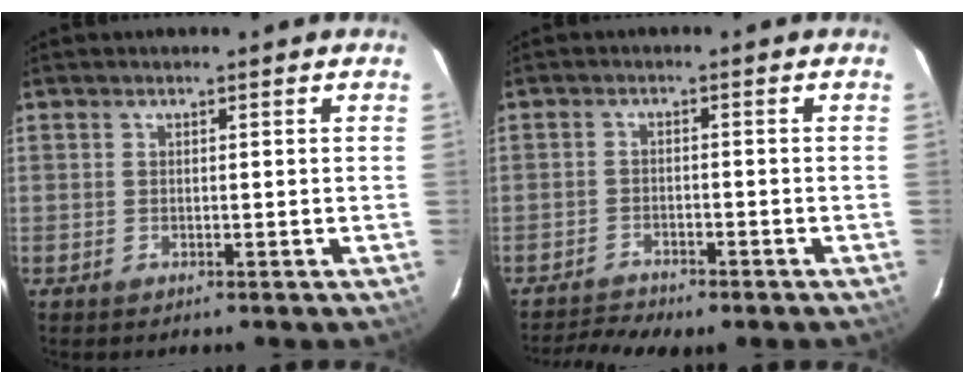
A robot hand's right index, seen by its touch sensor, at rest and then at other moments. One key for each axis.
{"total": 5.8, "fx": -5.3, "fy": 0.9, "fz": 2.0, "tx": -0.058, "ty": -0.013, "tz": -0.088}